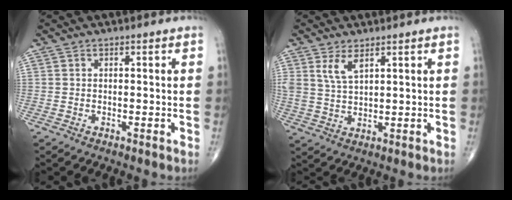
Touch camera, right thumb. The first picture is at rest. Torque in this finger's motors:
{"motor_torque": [0.08, 0.09, 0.55, 0.49, 0.14]}